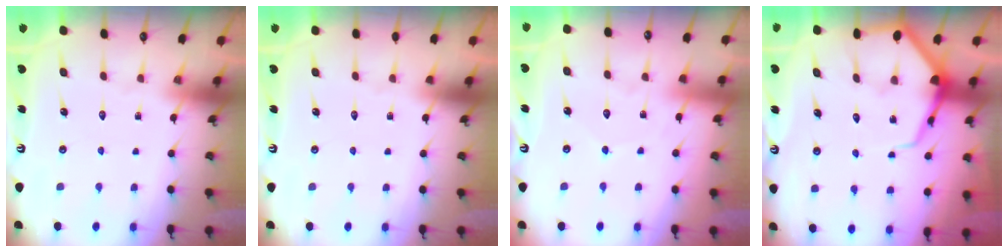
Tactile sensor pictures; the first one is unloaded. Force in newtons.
{"total": 0.0}
{"total": 4.8, "press": 4.8, "slide": 0.6}
{"total": 8.1, "press": 8.1, "slide": 0.8}